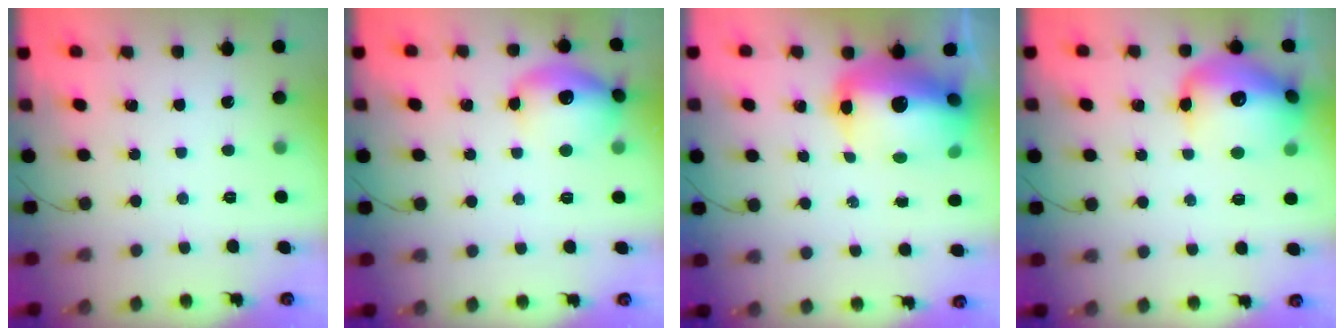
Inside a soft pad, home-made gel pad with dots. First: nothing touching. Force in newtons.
{"total": 15.0, "press": 14.9, "slide": 1.5}
{"total": 17.4, "press": 16.9, "slide": 4.3}
{"total": 18.7, "press": 18.5, "slide": 2.3}